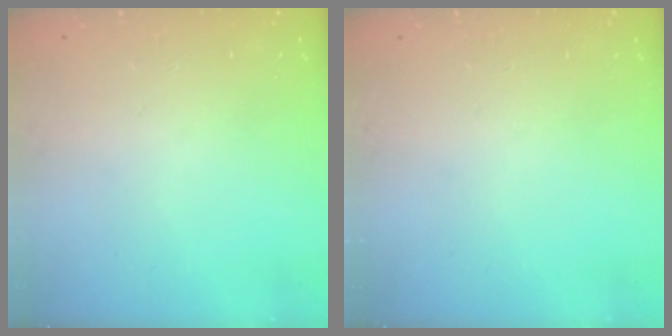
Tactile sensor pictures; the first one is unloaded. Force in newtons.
{"total": 0.0}